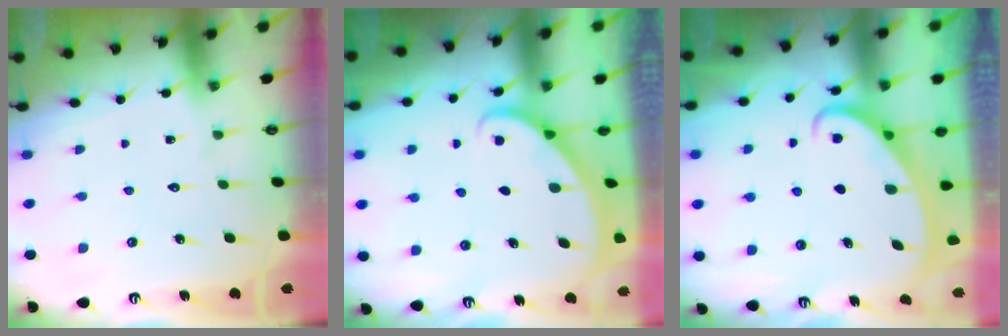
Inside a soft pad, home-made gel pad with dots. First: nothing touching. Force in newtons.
{"total": 2.0, "press": 2.0, "slide": 0.1}
{"total": 2.6, "press": 2.6, "slide": 0.4}